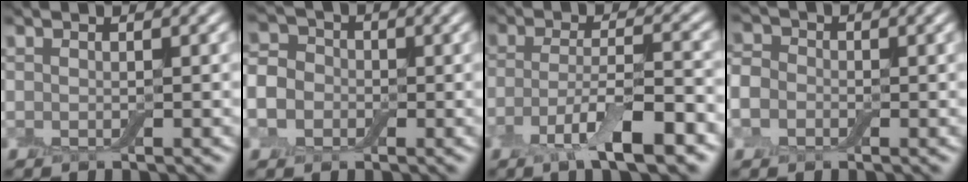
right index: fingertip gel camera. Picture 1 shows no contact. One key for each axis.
{"total": 6.4, "fx": -1.6, "fy": 5.6, "fz": 2.6, "tx": -0.048, "ty": 0.004, "tz": -0.060}
{"total": 6.6, "fx": -3.1, "fy": 1.9, "fz": 5.5, "tx": -0.103, "ty": -0.004, "tz": -0.060}
{"total": 3.8, "fx": -0.6, "fy": 3.3, "fz": 1.8, "tx": -0.024, "ty": 0.011, "tz": -0.035}